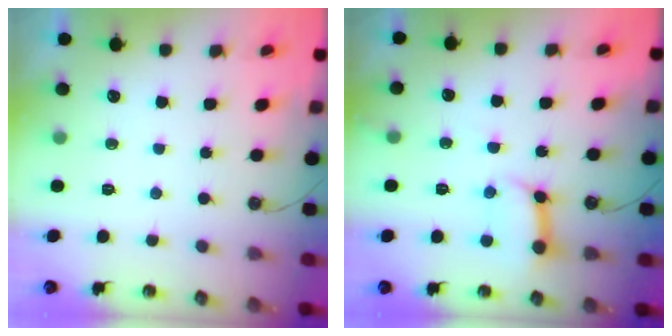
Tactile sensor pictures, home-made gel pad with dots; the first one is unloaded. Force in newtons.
{"total": 11.1, "press": 11.0, "slide": 1.0}